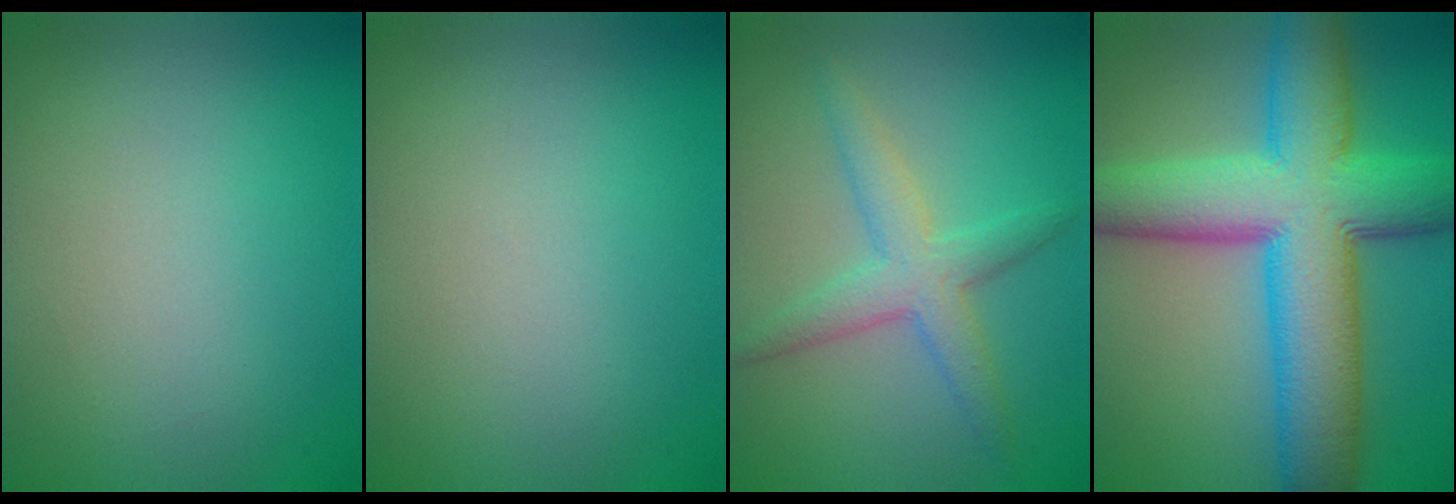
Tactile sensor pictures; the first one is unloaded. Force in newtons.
{"total": 0.0}
{"total": 3.6, "press": 3.6, "slide": 0.1}
{"total": 12.8, "press": 12.8, "slide": 0.2}